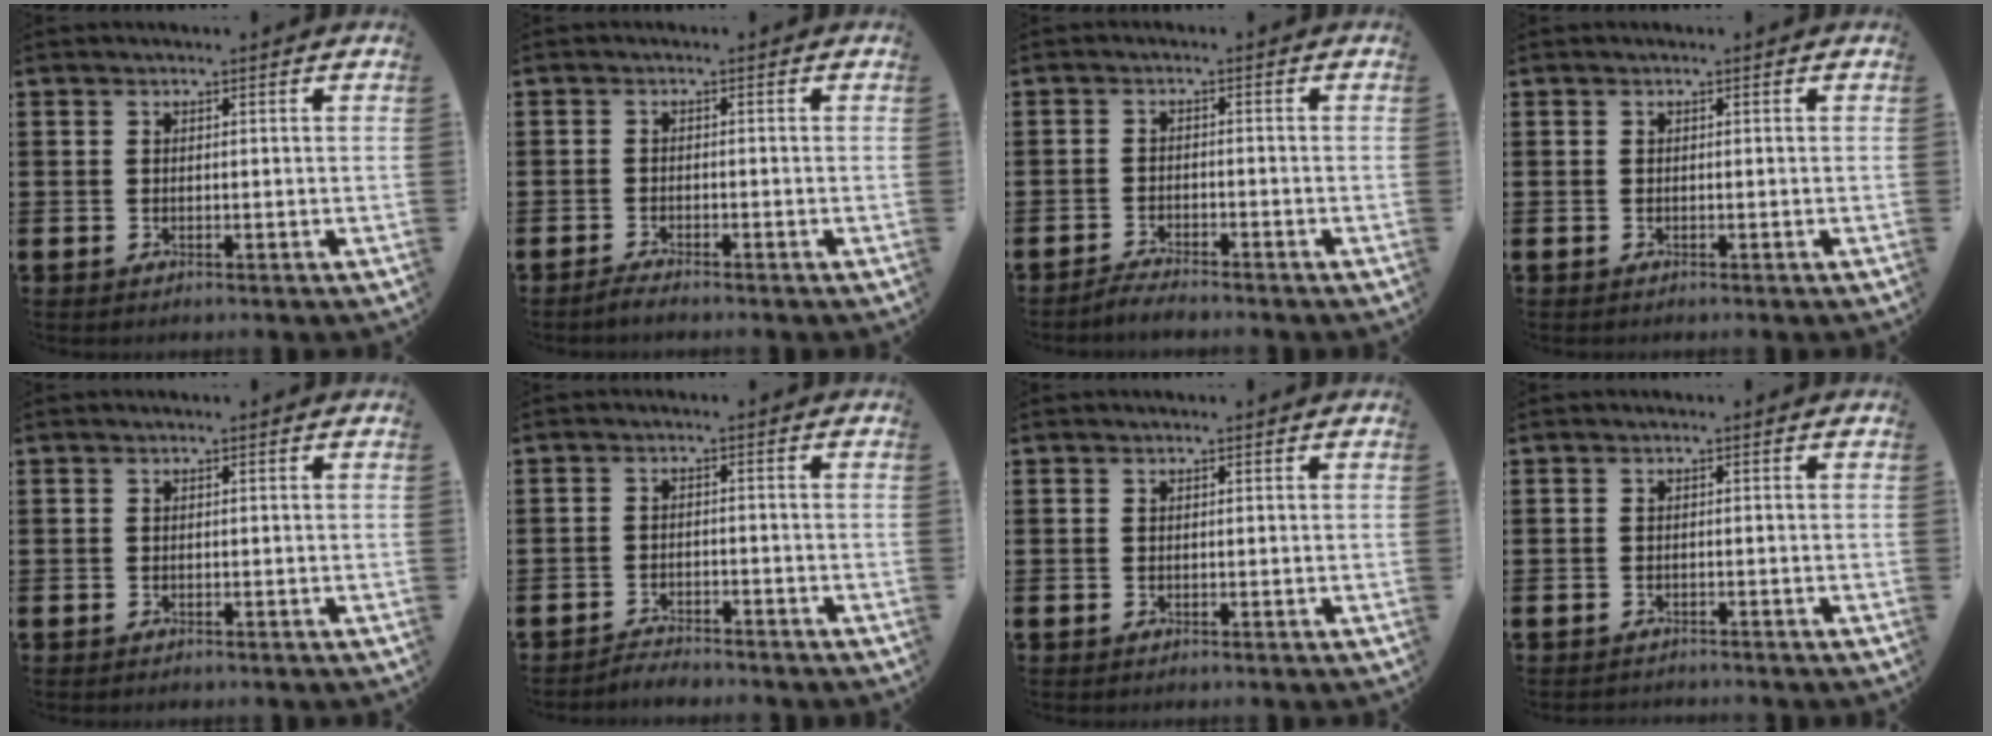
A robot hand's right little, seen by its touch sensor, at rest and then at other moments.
{"total": 1.1, "force": [-1.0, 0.0, 0.5], "torque": [-0.010, -0.002, -0.020]}
{"total": 1.9, "force": [-1.9, -0.1, 0.2], "torque": [-0.006, 0.003, -0.038]}
{"total": 0.0}
{"total": 0.0}
{"total": 2.1, "force": [-2.1, 0.0, -0.2], "torque": [-0.003, 0.004, -0.047]}
{"total": 0.0}
{"total": 0.7, "force": [-0.7, 0.0, -0.1], "torque": [-0.001, -0.001, -0.015]}